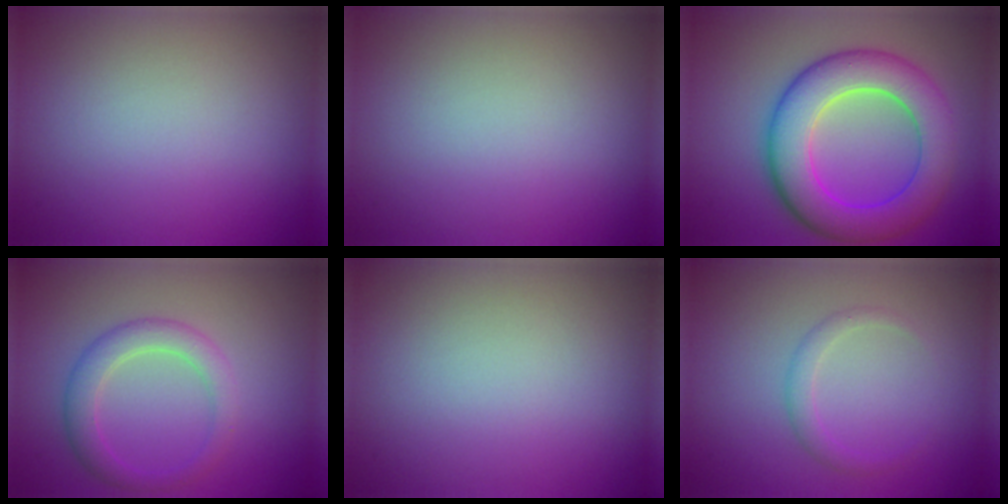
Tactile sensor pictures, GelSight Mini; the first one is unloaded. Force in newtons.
{"total": 0.0}
{"total": 8.8, "press": 8.8, "slide": 0.1}
{"total": 3.2, "press": 3.2, "slide": 0.2}
{"total": 0.0}
{"total": 1.5, "press": 1.5, "slide": 0.2}